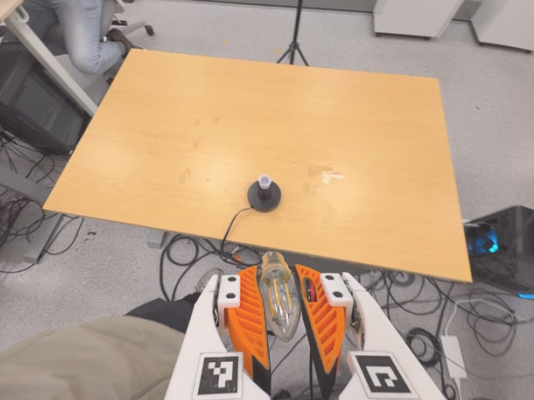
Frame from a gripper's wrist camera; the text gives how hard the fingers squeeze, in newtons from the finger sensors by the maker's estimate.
{"total": 19.7, "left": 21.5, "right": 18.0}